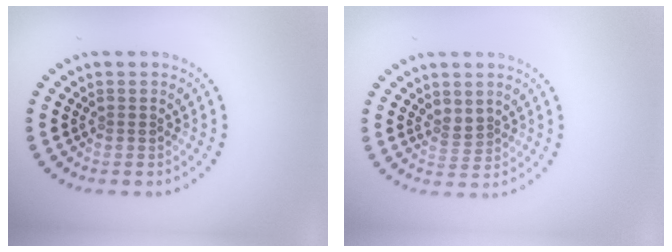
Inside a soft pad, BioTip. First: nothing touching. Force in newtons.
{"total": 1.3, "press": 1.0, "slide": 0.8}